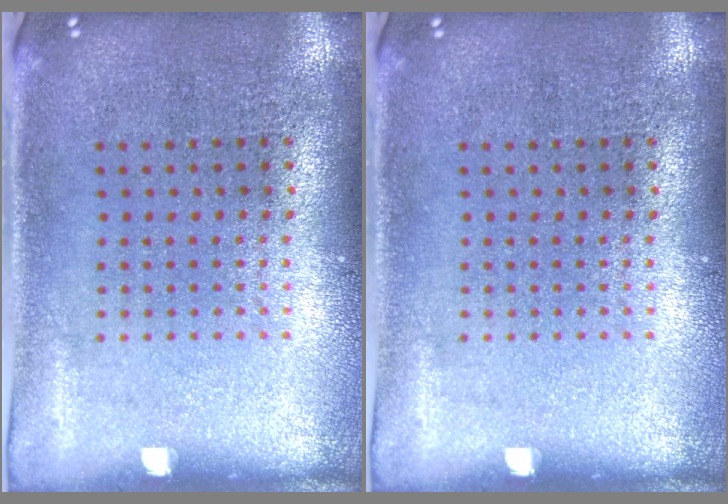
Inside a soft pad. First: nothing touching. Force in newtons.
{"total": 0.0}